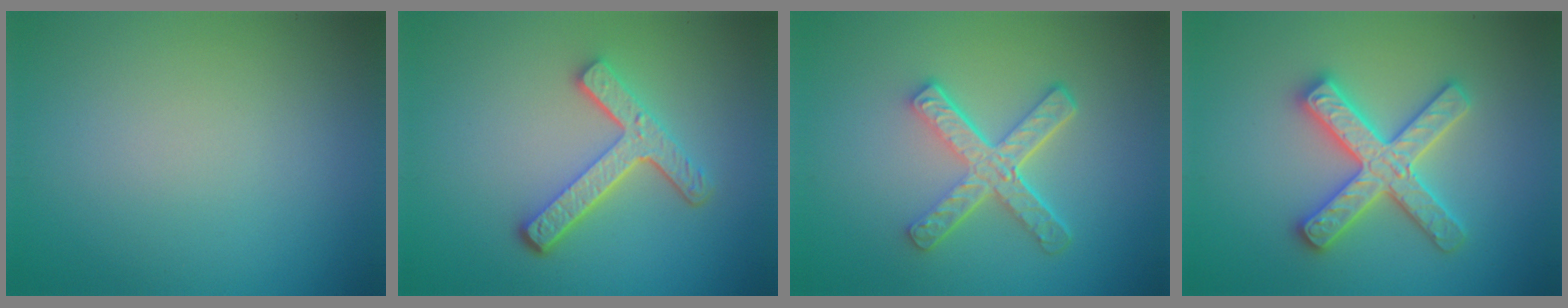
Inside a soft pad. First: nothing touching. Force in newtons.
{"total": 4.4, "press": 3.3, "slide": 2.9}
{"total": 4.9, "press": 3.5, "slide": 3.4}
{"total": 5.0, "press": 4.9, "slide": 0.9}